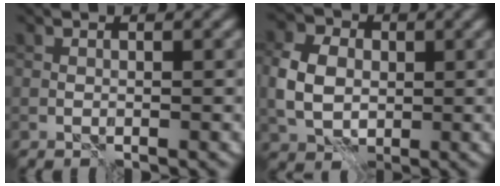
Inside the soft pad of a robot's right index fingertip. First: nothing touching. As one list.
[{"total": 5.0, "force": [0.3, 4.1, 2.9], "torque": [-0.068, 0.006, 0.000]}]